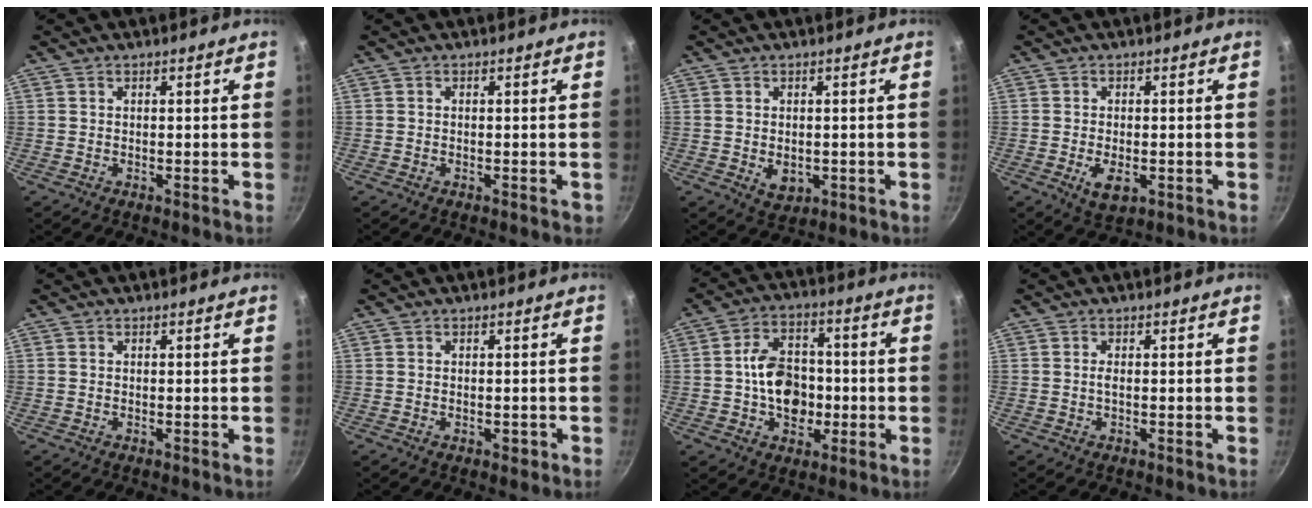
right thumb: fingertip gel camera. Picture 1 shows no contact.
{"total": 0.8, "force": [-0.3, 0.6, 0.5], "torque": [-0.004, 0.002, -0.005]}
{"total": 4.0, "force": [-0.4, 3.0, 2.7], "torque": [-0.037, -0.006, 0.002]}
{"total": 4.9, "force": [-1.3, 2.6, 3.9], "torque": [-0.064, -0.005, -0.015]}
{"total": 0.0}
{"total": 1.6, "force": [-0.5, 1.0, 1.1], "torque": [-0.014, 0.001, -0.008]}
{"total": 12.2, "force": [-1.2, 8.9, 8.3], "torque": [-0.102, 0.020, -0.024]}
{"total": 0.8, "force": [-0.1, 0.2, 0.8], "torque": [-0.022, 0.000, -0.001]}